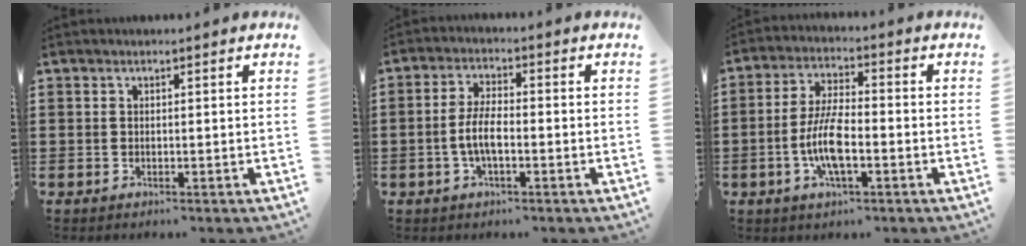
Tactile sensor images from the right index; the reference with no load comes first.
{"total": 4.9, "force": [-1.3, 1.7, 4.4], "torque": [-0.102, -0.002, -0.031]}
{"total": 8.1, "force": [-2.2, 2.6, 7.4], "torque": [-0.165, -0.009, -0.047]}